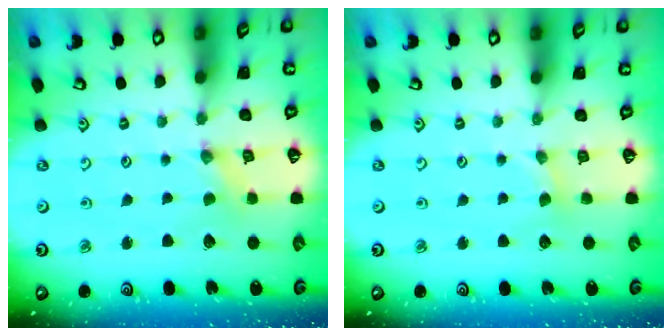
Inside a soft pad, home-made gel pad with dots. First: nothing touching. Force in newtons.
{"total": 1.7, "press": 1.7, "slide": 0.3}